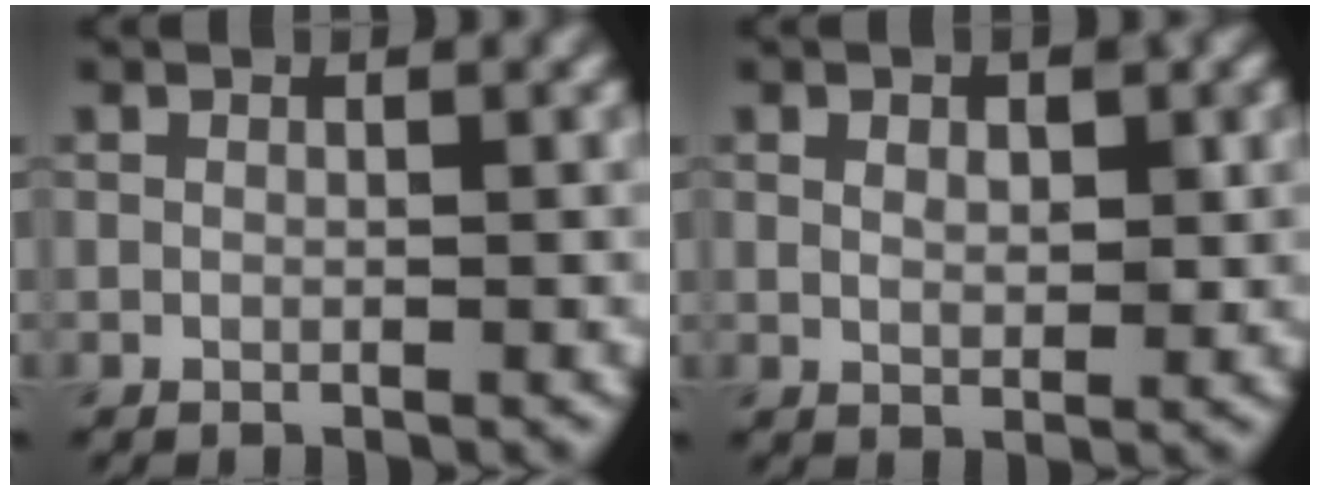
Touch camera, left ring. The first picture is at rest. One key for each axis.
{"total": 2.1, "fx": 0.9, "fy": 1.2, "fz": 1.5, "tx": -0.019, "ty": -0.002, "tz": 0.015}